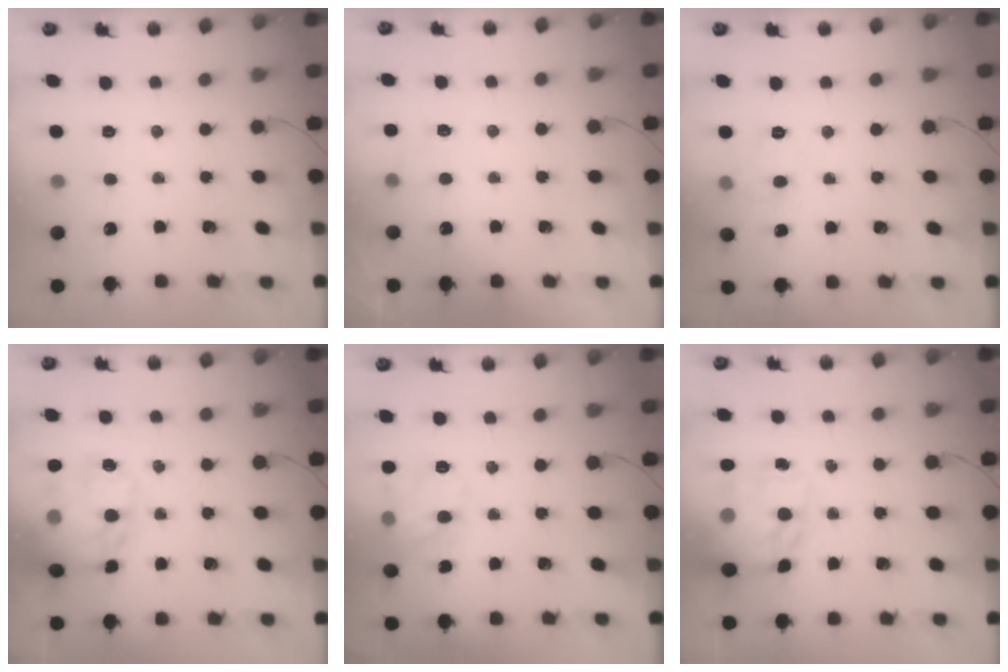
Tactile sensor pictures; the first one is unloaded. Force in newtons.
{"total": 2.8, "press": 2.5, "slide": 1.4}
{"total": 7.3, "press": 7.2, "slide": 1.4}
{"total": 19.7, "press": 19.4, "slide": 3.6}
{"total": 12.8, "press": 12.8, "slide": 0.8}
{"total": 18.1, "press": 17.6, "slide": 4.4}